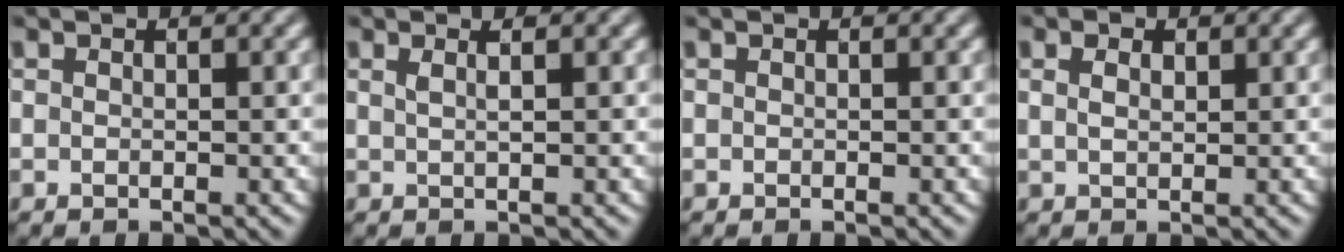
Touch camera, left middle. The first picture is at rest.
{"total": 1.4, "force": [0.5, 0.5, 1.2], "torque": [-0.014, 0.005, 0.003]}
{"total": 0.0}
{"total": 2.5, "force": [1.3, 1.5, 1.5], "torque": [-0.028, 0.014, 0.003]}